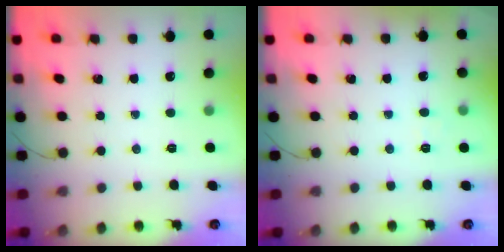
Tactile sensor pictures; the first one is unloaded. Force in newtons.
{"total": 3.5, "press": 3.4, "slide": 1.0}